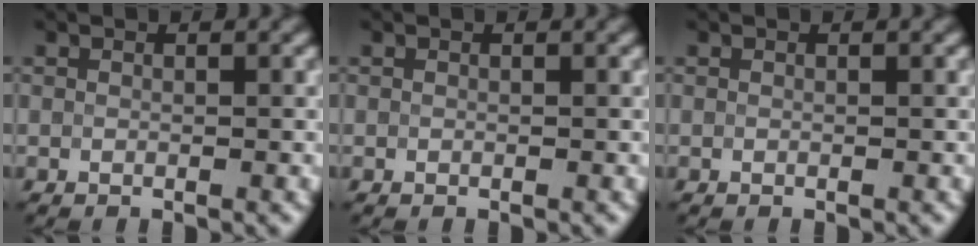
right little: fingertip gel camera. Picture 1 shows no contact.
{"total": 0.0}
{"total": 0.0}